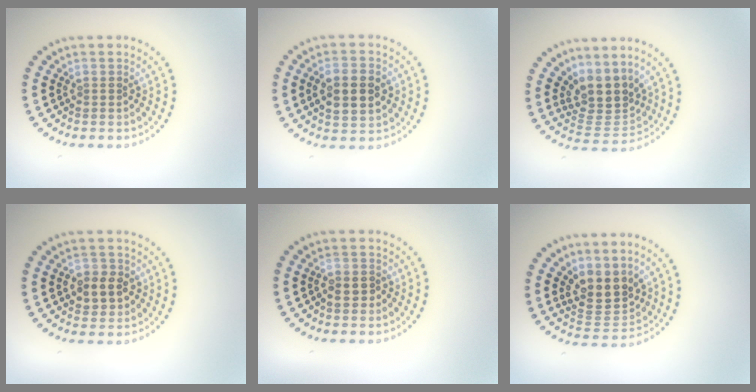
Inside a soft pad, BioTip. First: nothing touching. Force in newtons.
{"total": 5.0, "press": 5.0, "slide": 0.3}
{"total": 4.1, "press": 3.1, "slide": 2.6}
{"total": 2.7, "press": 2.6, "slide": 0.6}
{"total": 1.5, "press": 1.3, "slide": 0.7}
{"total": 3.8, "press": 3.4, "slide": 1.7}